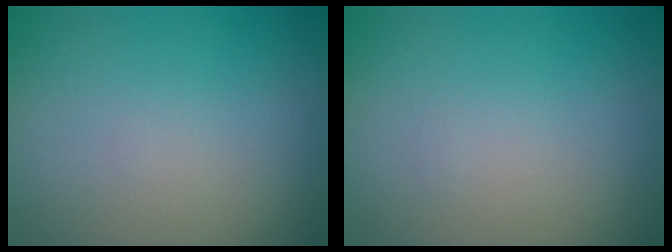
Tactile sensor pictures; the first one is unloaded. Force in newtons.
{"total": 0.0}